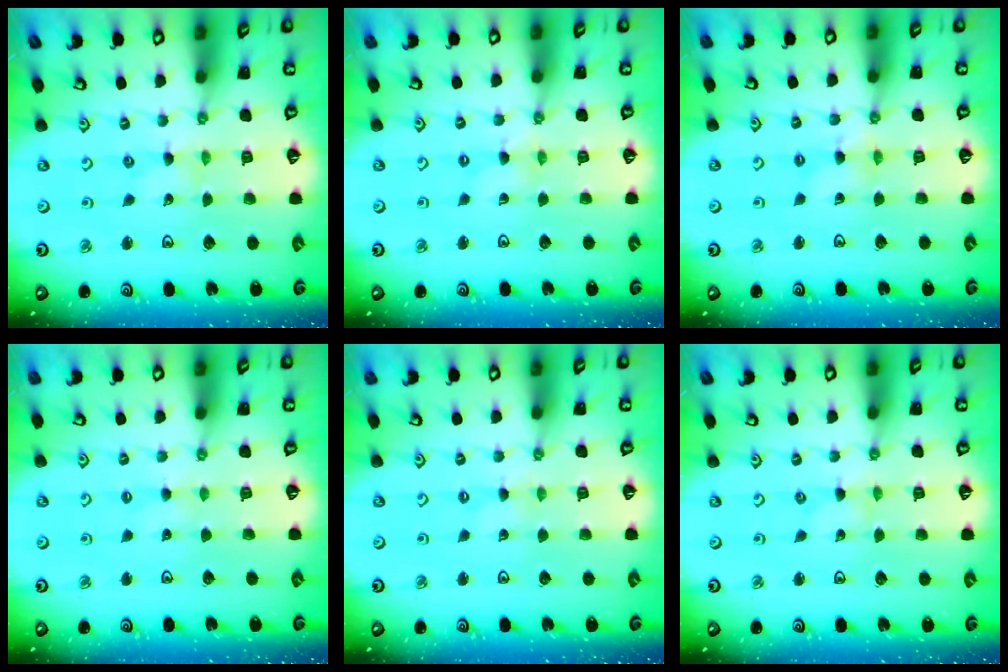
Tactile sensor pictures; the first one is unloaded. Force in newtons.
{"total": 0.7, "press": 0.7, "slide": 0.1}
{"total": 2.6, "press": 2.6, "slide": 0.4}
{"total": 1.1, "press": 1.0, "slide": 0.3}
{"total": 0.0}
{"total": 0.0}